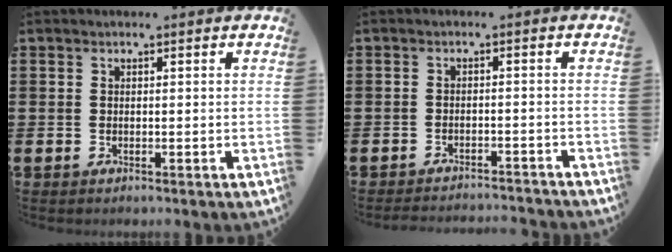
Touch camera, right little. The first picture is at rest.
{"total": 2.0, "force": [-2.0, -0.1, 0.0], "torque": [-0.003, 0.005, -0.042]}